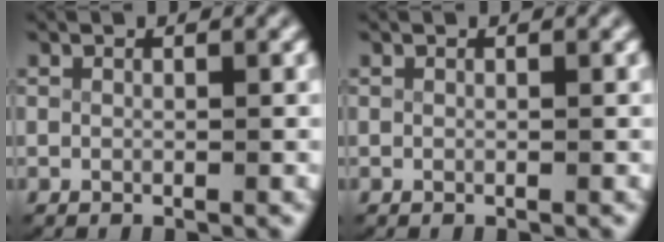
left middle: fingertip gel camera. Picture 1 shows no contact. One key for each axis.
{"total": 0.0}